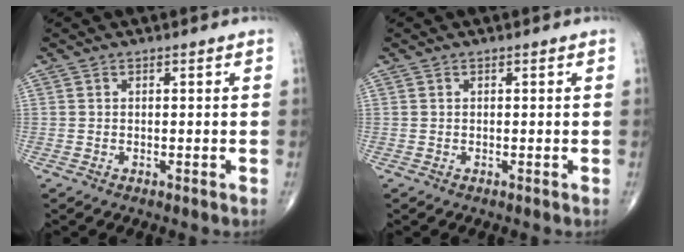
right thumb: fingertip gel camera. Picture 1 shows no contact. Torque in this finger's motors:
{"motor_torque": [-0.01, 0.03, -0.10, -0.04, 0.01]}